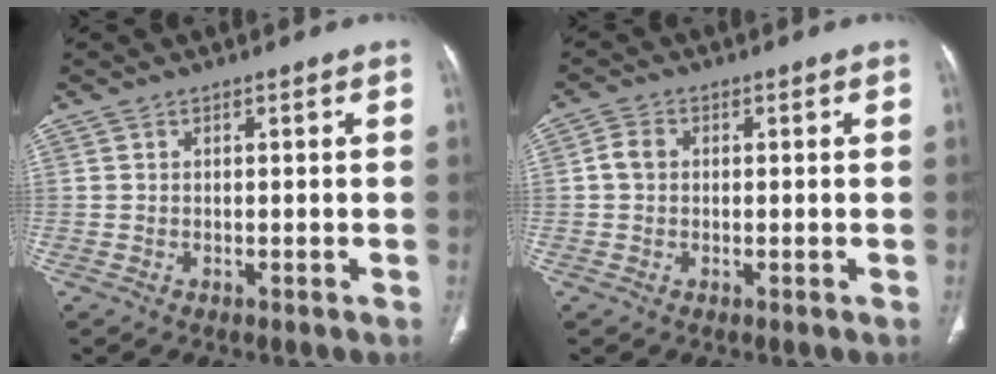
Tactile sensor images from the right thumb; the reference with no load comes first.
{"total": 2.8, "force": [0.1, 2.3, 1.6], "torque": [-0.030, 0.007, -0.002]}